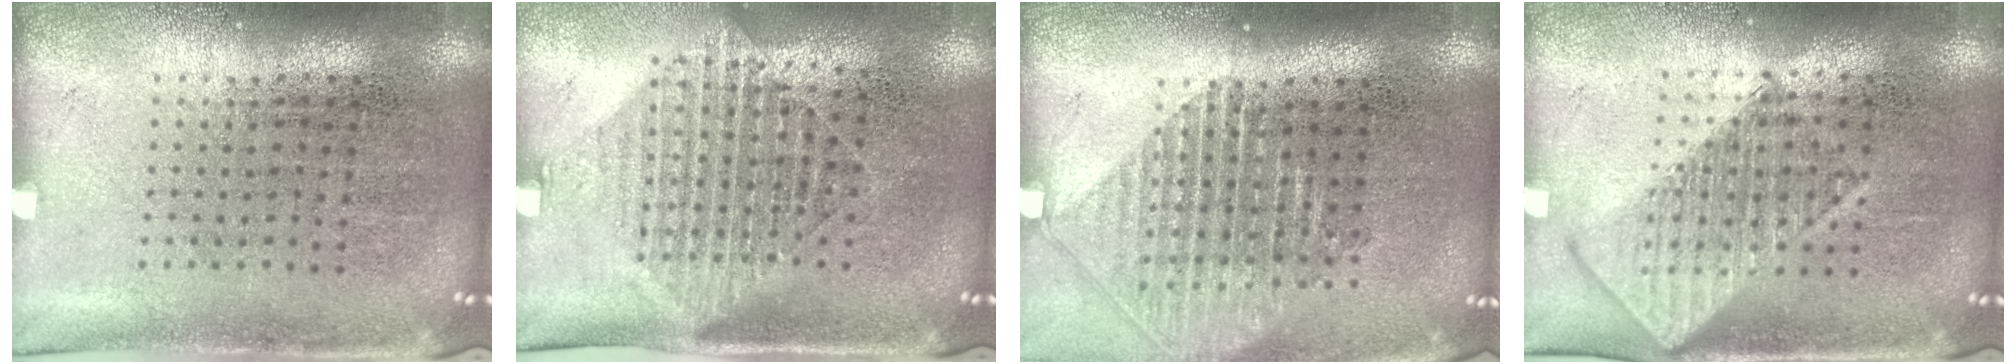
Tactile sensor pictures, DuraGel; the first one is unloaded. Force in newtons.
{"total": 1.5, "press": 1.2, "slide": 0.9}
{"total": 1.4, "press": 1.2, "slide": 0.7}
{"total": 1.6, "press": 1.6, "slide": 0.2}